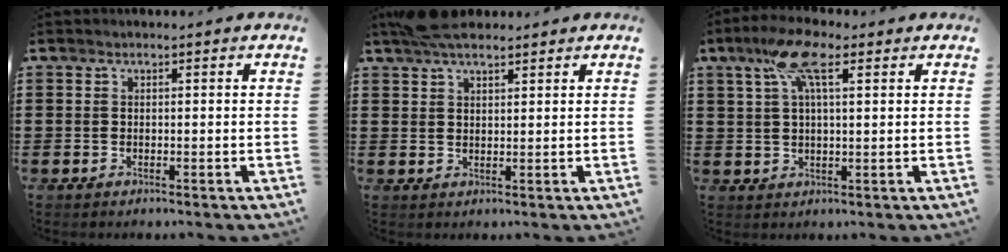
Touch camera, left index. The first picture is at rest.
{"total": 4.9, "force": [3.8, 1.8, 2.4], "torque": [-0.059, 0.002, 0.074]}
{"total": 8.3, "force": [4.0, 2.8, 6.7], "torque": [-0.143, 0.015, 0.070]}